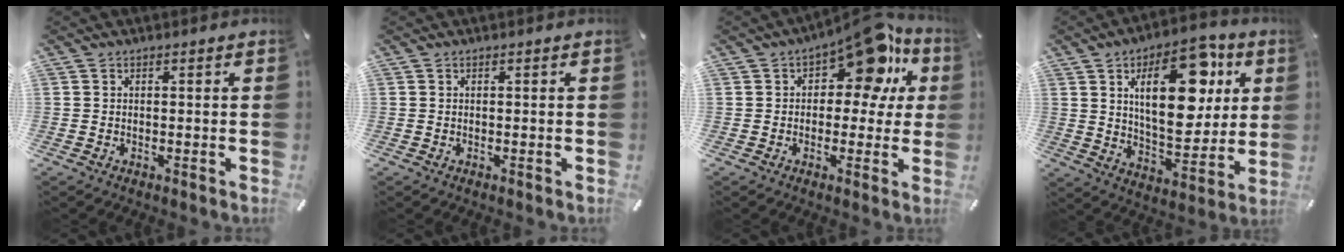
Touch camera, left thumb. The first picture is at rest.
{"total": 0.0}
{"total": 14.6, "force": [7.9, 7.8, 9.5], "torque": [-0.114, -0.051, 0.132]}
{"total": 21.6, "force": [7.8, 11.4, 16.7], "torque": [-0.256, -0.027, 0.120]}